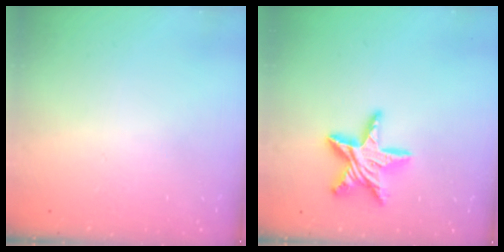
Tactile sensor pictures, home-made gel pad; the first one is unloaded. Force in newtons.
{"total": 13.4, "press": 13.3, "slide": 1.0}